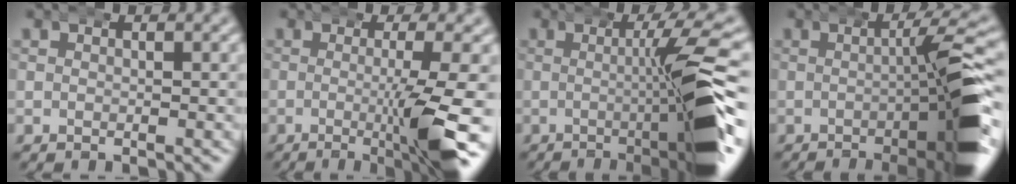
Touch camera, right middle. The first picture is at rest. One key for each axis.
{"total": 8.8, "fx": -1.8, "fy": 1.2, "fz": 8.6, "tx": -0.119, "ty": -0.002, "tz": -0.030}
{"total": 14.5, "fx": -1.7, "fy": 2.7, "fz": 14.2, "tx": -0.189, "ty": 0.014, "tz": -0.025}
{"total": 12.3, "fx": -2.5, "fy": 2.6, "fz": 11.7, "tx": -0.153, "ty": 0.011, "tz": -0.037}